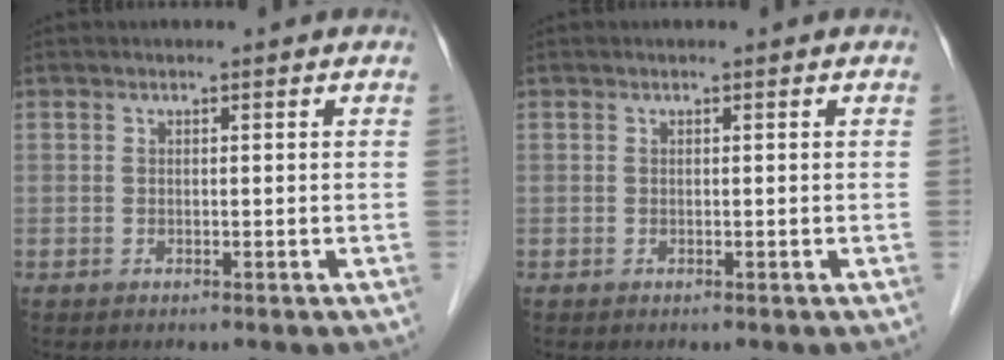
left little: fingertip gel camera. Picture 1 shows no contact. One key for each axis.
{"total": 0.0}